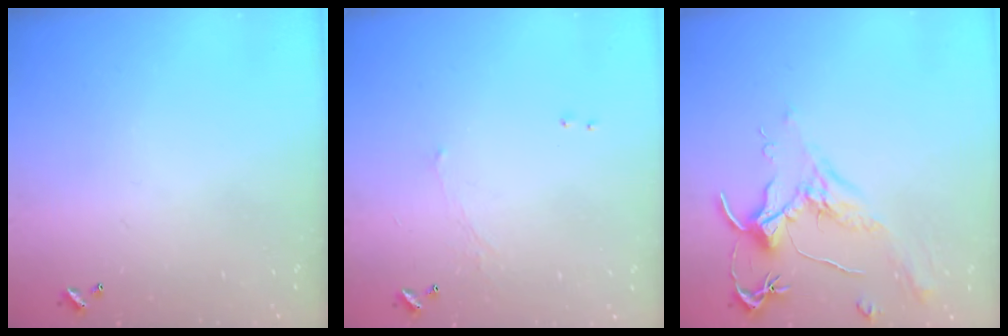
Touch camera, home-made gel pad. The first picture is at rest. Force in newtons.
{"total": 0.6, "press": 0.2, "slide": 0.5}
{"total": 1.8, "press": 1.7, "slide": 0.8}